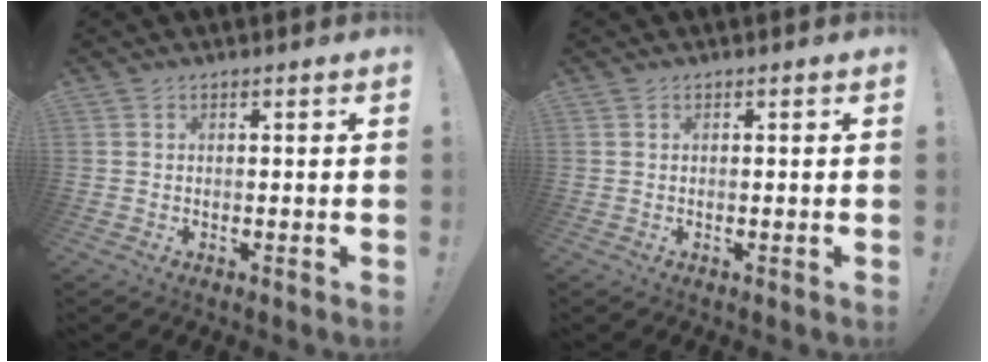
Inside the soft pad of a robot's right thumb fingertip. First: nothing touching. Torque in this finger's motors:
{"motor_torque": [-0.02, 0.13, 0.15, -0.04, -0.04]}